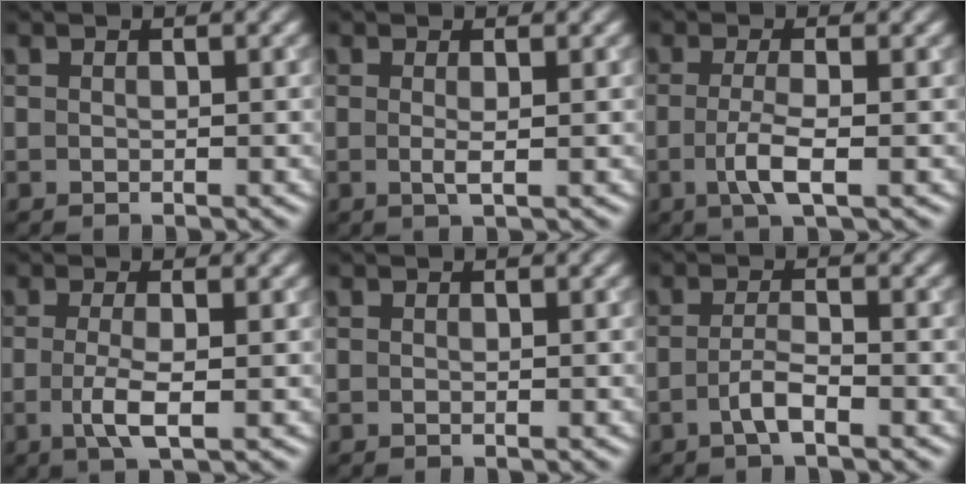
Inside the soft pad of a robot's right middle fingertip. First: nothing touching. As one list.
[{"total": 1.3, "force": [0.0, 0.2, 1.3], "torque": [-0.026, -0.001, -0.002]}, {"total": 3.1, "force": [-0.7, 0.7, 2.9], "torque": [-0.060, -0.006, -0.016]}, {"total": 3.0, "force": [-0.6, 0.8, 2.9], "torque": [-0.060, -0.007, -0.012]}, {"total": 0.0}, {"total": 2.1, "force": [-1.0, 0.4, 1.8], "torque": [-0.035, 0.005, -0.023]}]